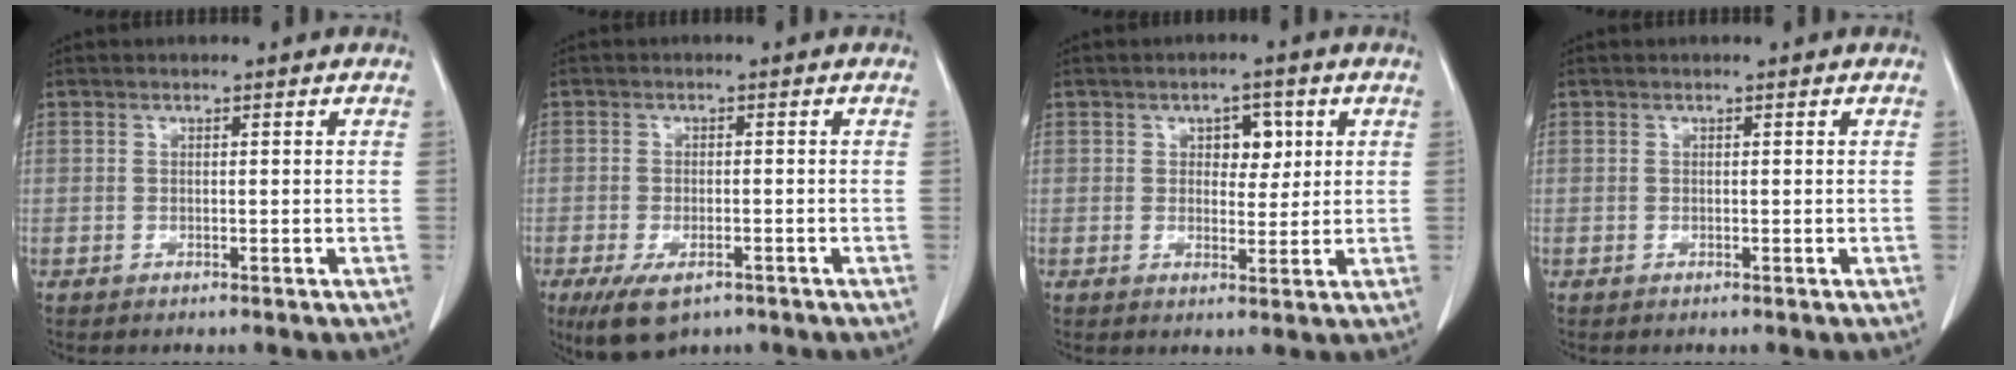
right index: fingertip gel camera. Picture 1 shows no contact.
{"total": 6.5, "force": [-4.1, 2.9, 4.2], "torque": [-0.071, -0.010, -0.061]}
{"total": 3.9, "force": [1.3, 2.4, 2.8], "torque": [-0.035, 0.007, 0.021]}
{"total": 0.0}